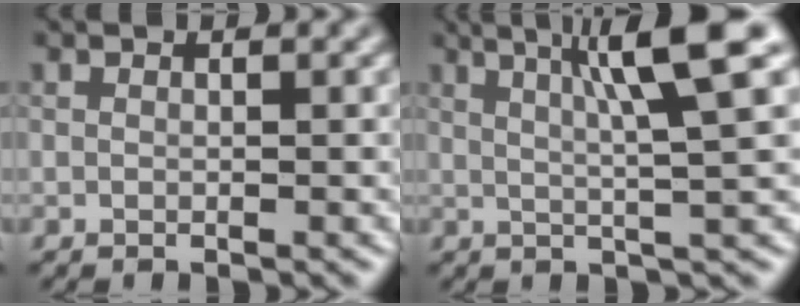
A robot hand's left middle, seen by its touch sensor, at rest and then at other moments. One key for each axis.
{"total": 7.9, "fx": 2.9, "fy": 1.0, "fz": 7.3, "tx": -0.095, "ty": 0.018, "tz": 0.045}